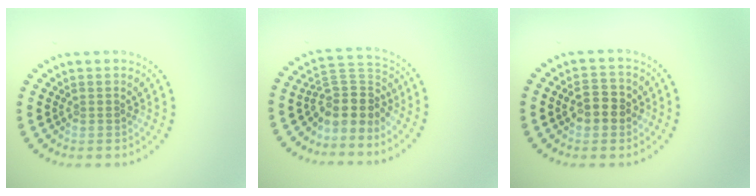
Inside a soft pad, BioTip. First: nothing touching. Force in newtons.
{"total": 4.1, "press": 3.2, "slide": 2.5}
{"total": 2.9, "press": 2.8, "slide": 0.4}